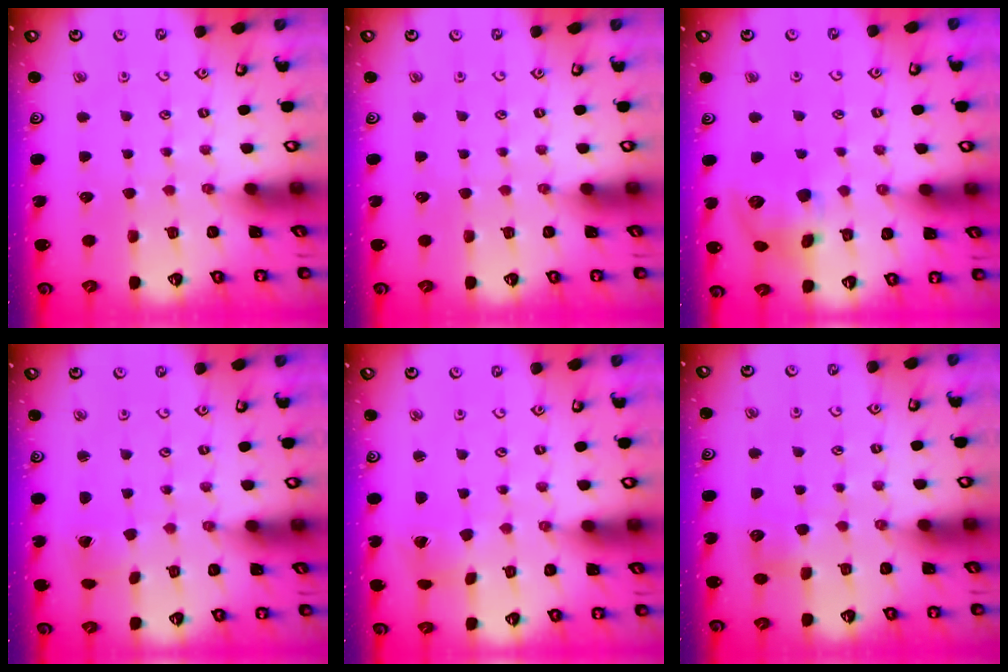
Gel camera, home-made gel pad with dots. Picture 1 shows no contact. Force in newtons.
{"total": 0.0}
{"total": 10.7, "press": 10.6, "slide": 1.8}
{"total": 0.6, "press": 0.6, "slide": 0.1}
{"total": 2.0, "press": 2.0, "slide": 0.3}
{"total": 5.5, "press": 5.5, "slide": 0.6}